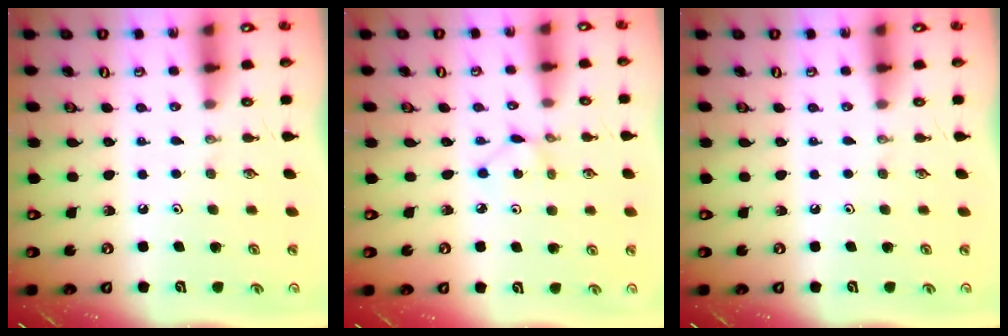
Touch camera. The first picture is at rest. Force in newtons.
{"total": 1.6, "press": 1.6, "slide": 0.2}
{"total": 0.0}